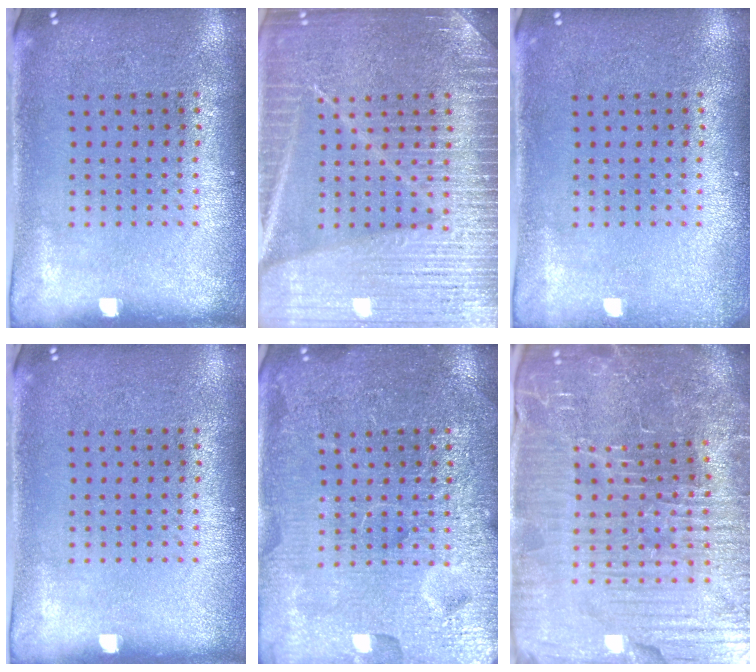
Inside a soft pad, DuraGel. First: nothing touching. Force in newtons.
{"total": 6.7, "press": 6.6, "slide": 0.8}
{"total": 0.9, "press": 0.8, "slide": 0.2}
{"total": 0.0}
{"total": 7.1, "press": 7.0, "slide": 0.8}
{"total": 7.4, "press": 6.5, "slide": 3.5}